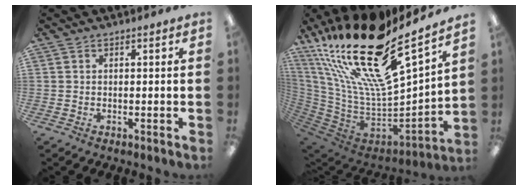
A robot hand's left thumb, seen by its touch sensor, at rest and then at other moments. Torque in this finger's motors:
{"motor_torque": [0.96, 0.72, 2.77, 0.00, 0.81]}